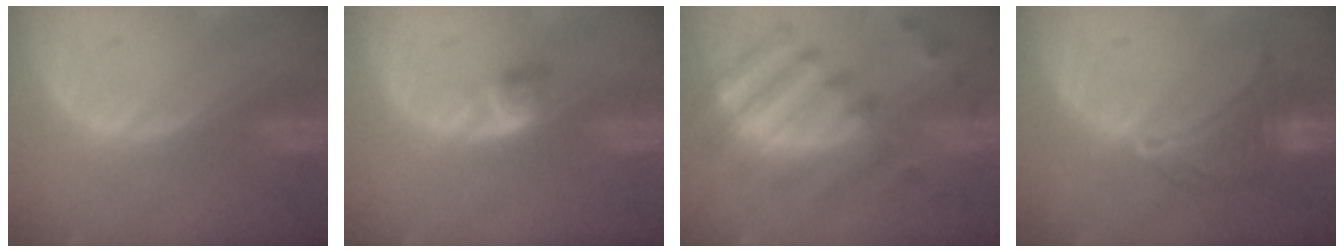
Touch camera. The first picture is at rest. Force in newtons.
{"total": 2.7, "press": 2.4, "slide": 1.1}
{"total": 10.6, "press": 10.2, "slide": 3.1}
{"total": 6.5, "press": 6.5, "slide": 0.5}